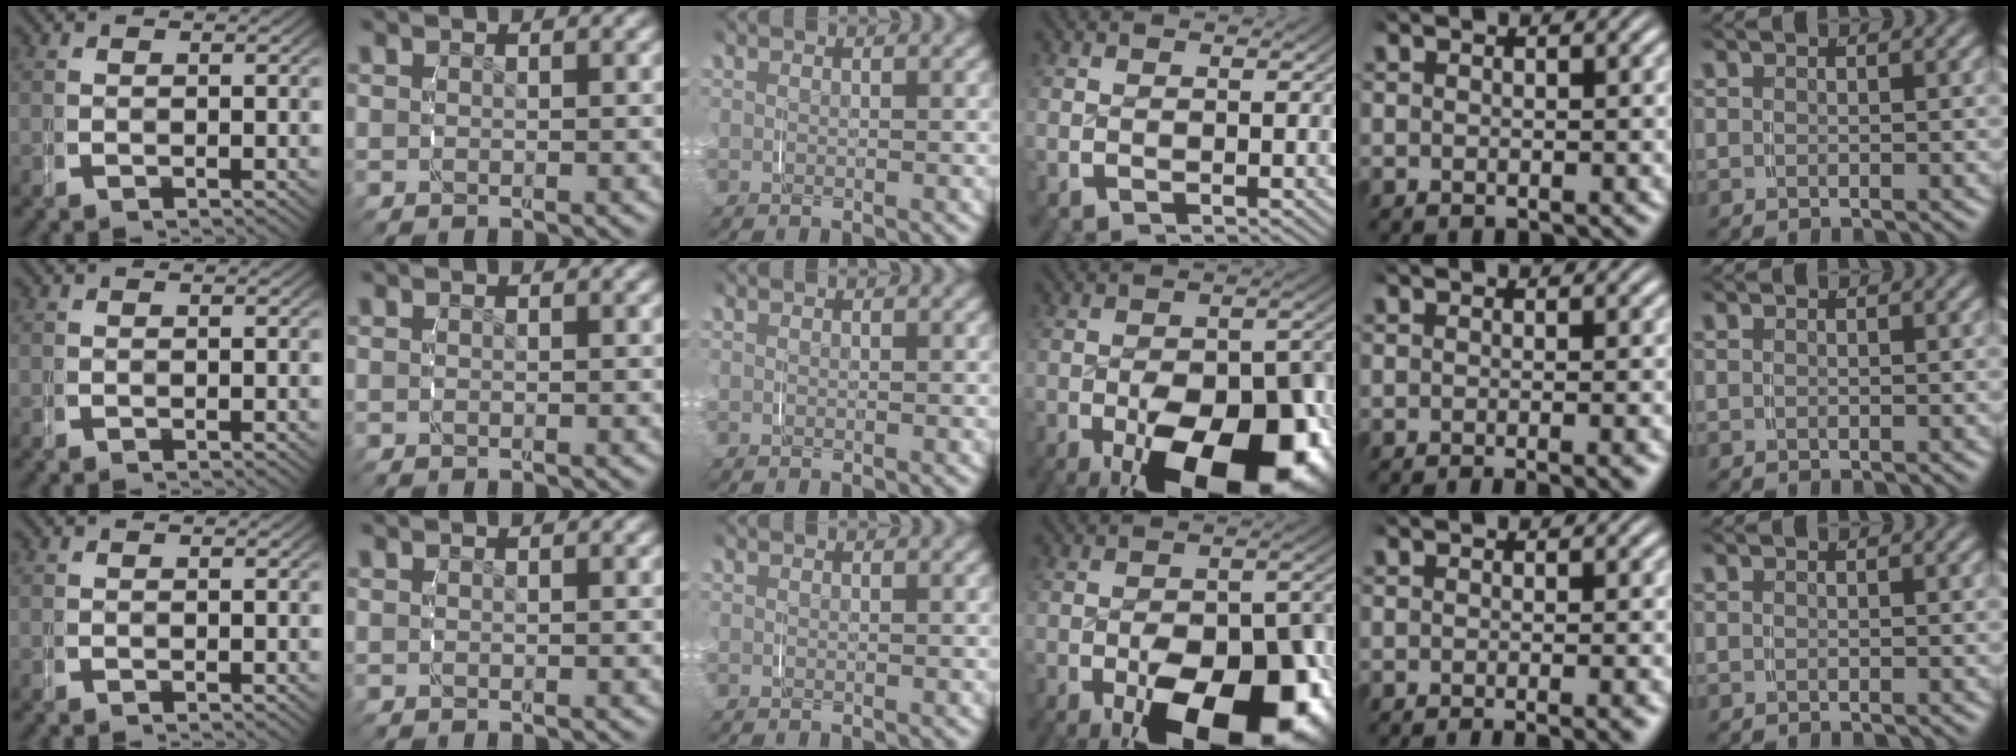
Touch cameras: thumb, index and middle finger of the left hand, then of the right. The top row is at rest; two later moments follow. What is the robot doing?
{"motion": "grasp_and_lifting", "object": "key"}